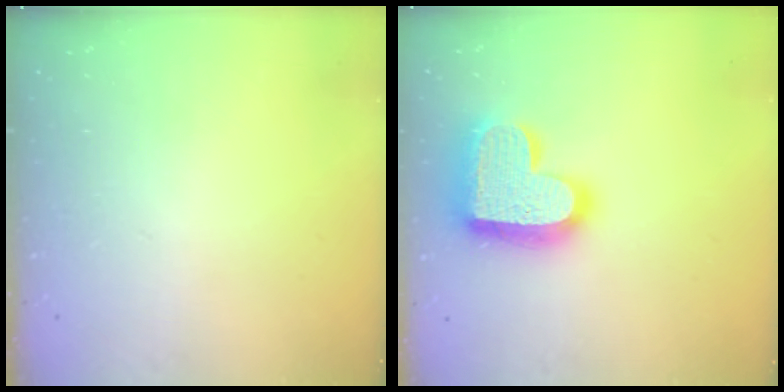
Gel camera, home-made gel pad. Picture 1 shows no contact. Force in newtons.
{"total": 20.8, "press": 20.7, "slide": 1.5}